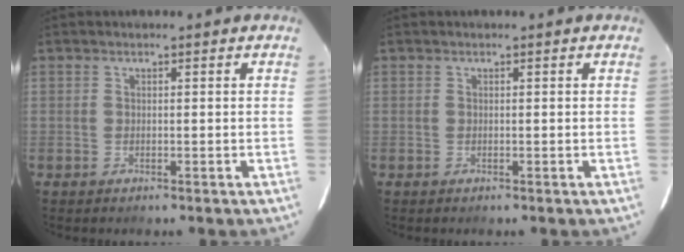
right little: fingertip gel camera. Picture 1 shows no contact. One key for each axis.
{"total": 0.0}